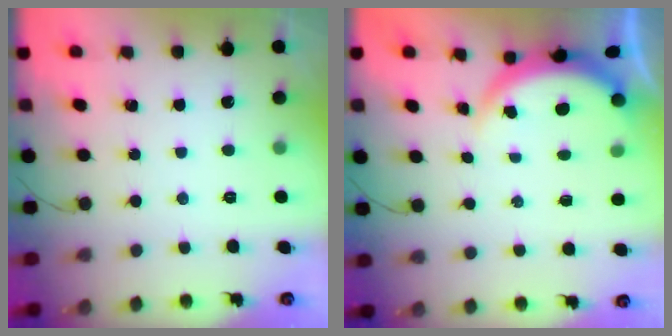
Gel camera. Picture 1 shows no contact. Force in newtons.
{"total": 3.6, "press": 3.5, "slide": 0.6}